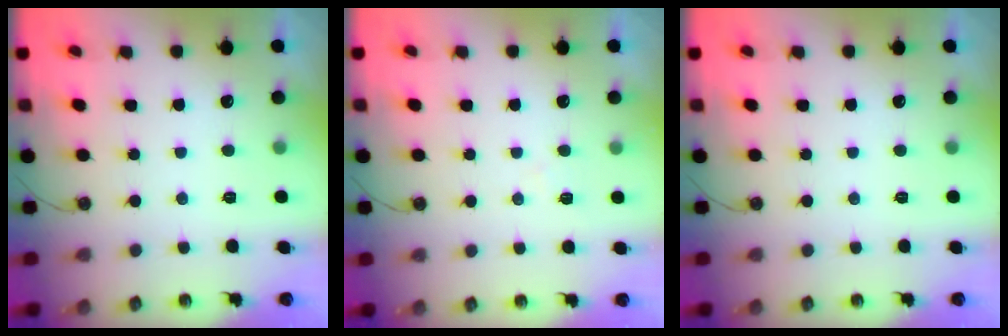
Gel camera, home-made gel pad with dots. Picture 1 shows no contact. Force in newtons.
{"total": 4.6, "press": 4.6, "slide": 0.7}
{"total": 0.0}